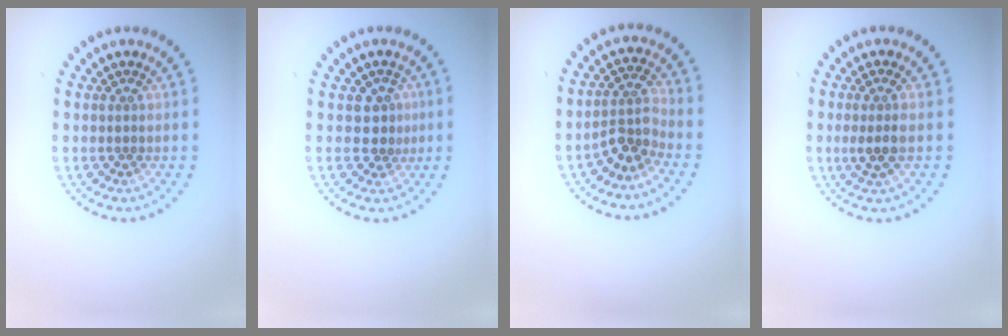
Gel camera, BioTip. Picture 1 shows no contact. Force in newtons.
{"total": 2.0, "press": 1.7, "slide": 1.0}
{"total": 2.8, "press": 2.0, "slide": 2.0}
{"total": 2.1, "press": 1.8, "slide": 1.1}